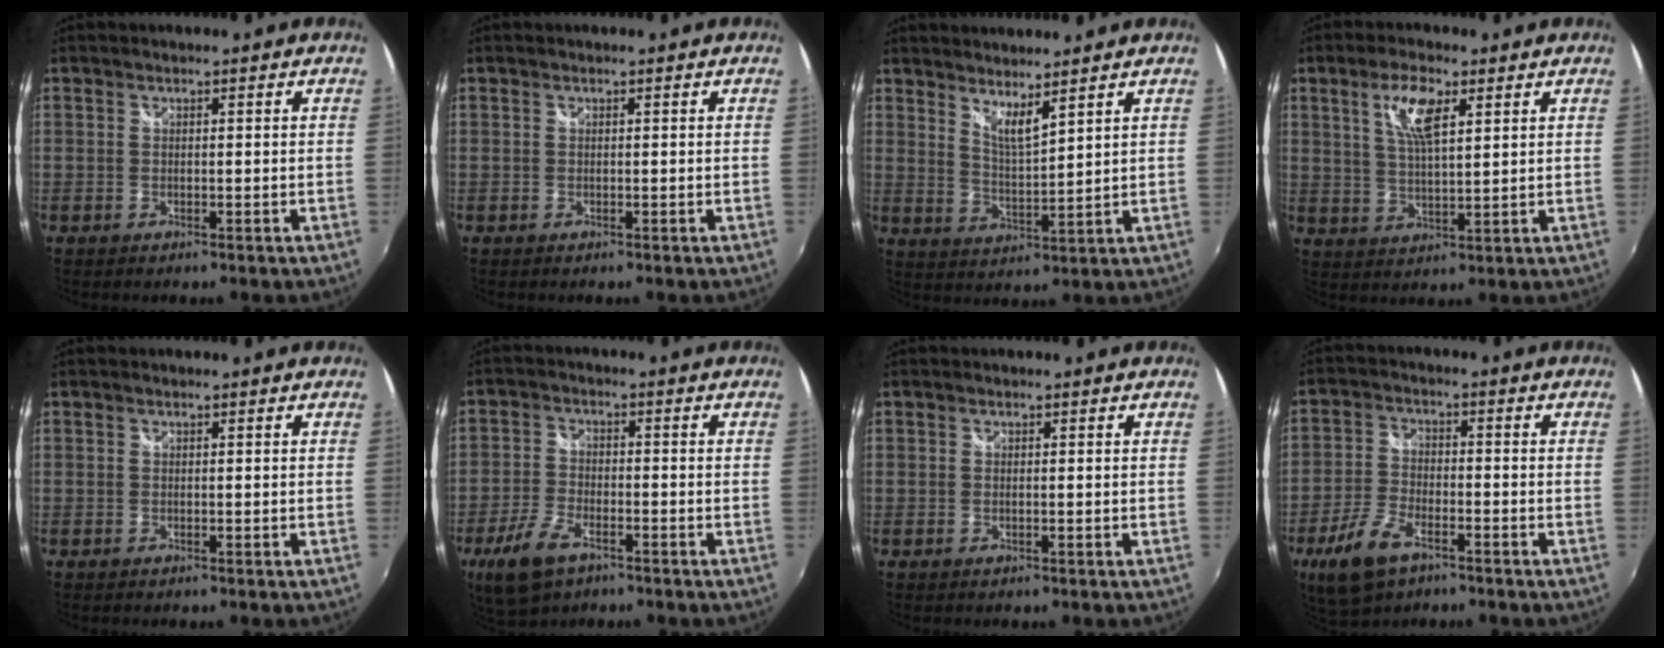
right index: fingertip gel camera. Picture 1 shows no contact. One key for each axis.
{"total": 0.0}
{"total": 5.3, "fx": 4.5, "fy": 0.4, "fz": 2.8, "tx": -0.047, "ty": -0.009, "tz": 0.076}
{"total": 7.4, "fx": 3.4, "fy": 2.4, "fz": 6.1, "tx": -0.115, "ty": 0.005, "tz": 0.067}
{"total": 0.0}
{"total": 9.3, "fx": -5.5, "fy": 4.5, "fz": 6.0, "tx": -0.146, "ty": -0.013, "tz": -0.105}
{"total": 0.6, "fx": 0.0, "fy": 0.0, "fz": 0.5, "tx": -0.012, "ty": 0.000, "tz": -0.003}
{"total": 10.1, "fx": -6.0, "fy": 4.8, "fz": 6.6, "tx": -0.155, "ty": -0.012, "tz": -0.114}